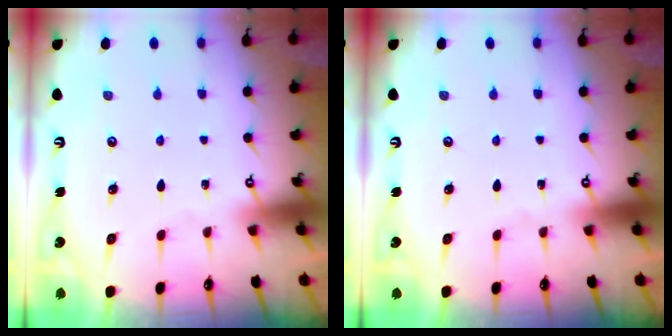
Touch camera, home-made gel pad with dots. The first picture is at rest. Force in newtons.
{"total": 0.0}